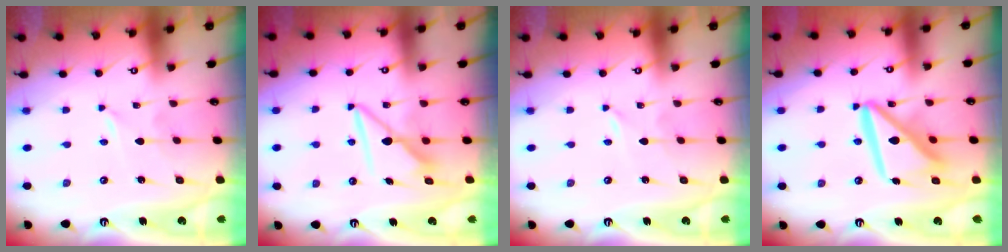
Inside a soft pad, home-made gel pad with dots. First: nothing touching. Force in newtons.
{"total": 8.2, "press": 8.2, "slide": 0.6}
{"total": 0.0}
{"total": 14.6, "press": 14.5, "slide": 1.6}